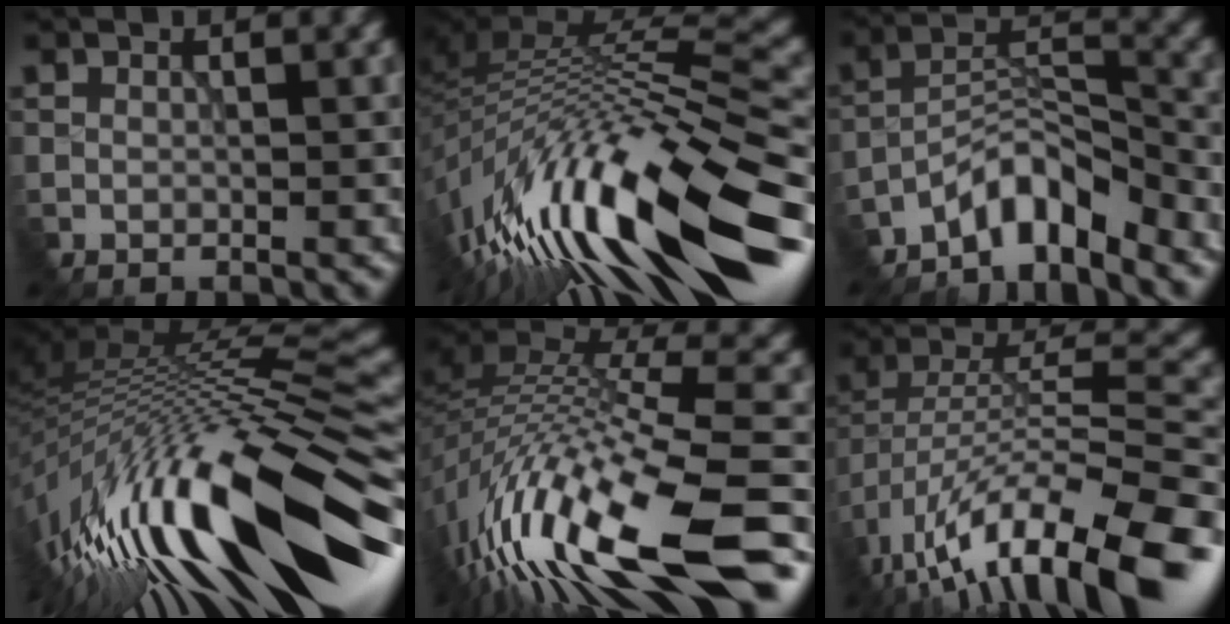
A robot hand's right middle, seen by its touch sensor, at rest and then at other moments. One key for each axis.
{"total": 16.1, "fx": -7.1, "fy": 4.5, "fz": 13.7, "tx": -0.246, "ty": 0.016, "tz": -0.126}
{"total": 5.2, "fx": -4.4, "fy": 1.3, "fz": 2.4, "tx": -0.033, "ty": 0.011, "tz": -0.089}
{"total": 16.8, "fx": -5.3, "fy": 4.6, "fz": 15.2, "tx": -0.256, "ty": 0.012, "tz": -0.092}
{"total": 16.2, "fx": -7.7, "fy": 5.3, "fz": 13.2, "tx": -0.265, "ty": 0.019, "tz": -0.137}
{"total": 14.9, "fx": -9.4, "fy": 4.9, "fz": 10.5, "tx": -0.184, "ty": 0.017, "tz": -0.165}